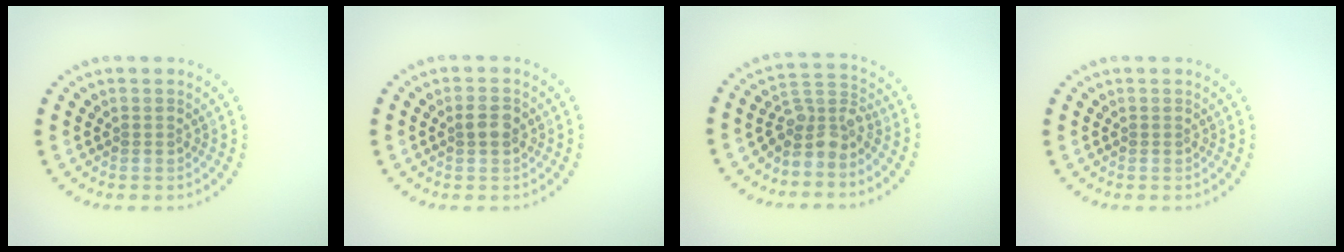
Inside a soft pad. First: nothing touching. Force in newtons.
{"total": 1.8, "press": 1.8, "slide": 0.3}
{"total": 3.6, "press": 2.9, "slide": 2.1}
{"total": 0.0}